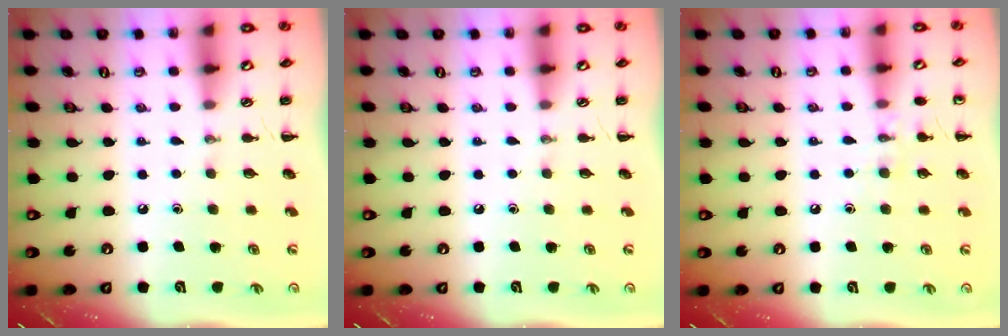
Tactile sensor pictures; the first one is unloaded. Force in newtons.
{"total": 0.0}
{"total": 7.1, "press": 6.8, "slide": 1.8}